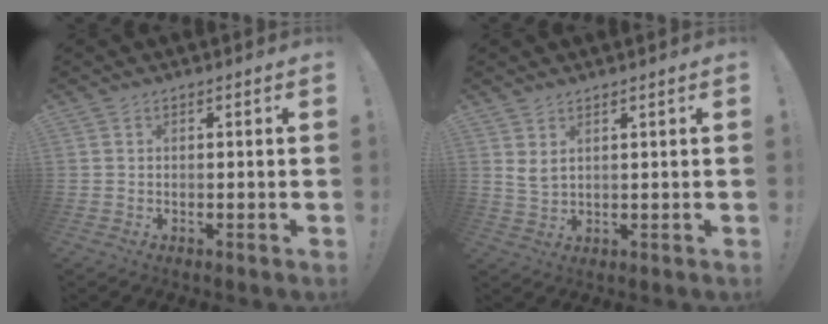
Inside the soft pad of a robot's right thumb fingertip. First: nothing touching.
{"total": 3.6, "force": [2.2, 1.1, 2.6], "torque": [-0.046, -0.009, 0.041]}